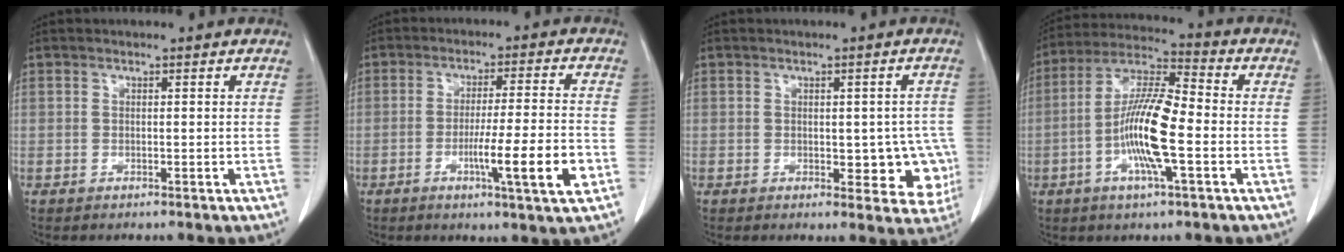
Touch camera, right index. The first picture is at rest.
{"total": 10.1, "force": [-3.4, -0.4, 9.5], "torque": [-0.152, -0.014, -0.055]}
{"total": 7.6, "force": [-1.1, 4.0, 6.4], "torque": [-0.046, 0.010, -0.006]}
{"total": 12.8, "force": [-3.0, 1.7, 12.3], "torque": [-0.241, 0.002, -0.063]}